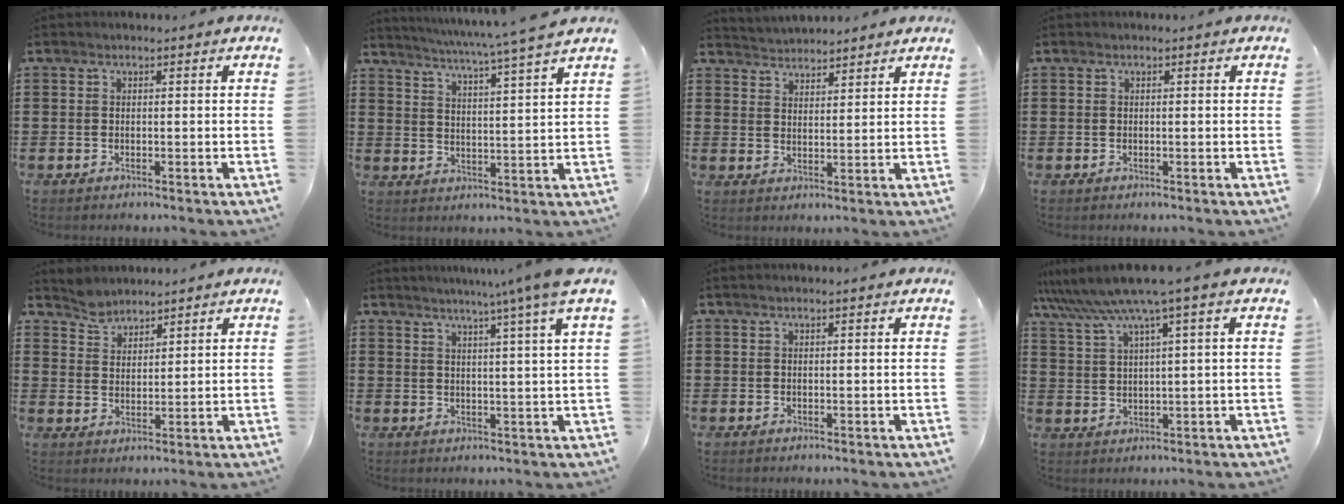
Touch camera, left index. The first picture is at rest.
{"total": 4.3, "force": [3.7, -1.4, 1.8], "torque": [-0.051, -0.035, 0.055]}
{"total": 3.1, "force": [3.1, 0.0, -0.5], "torque": [-0.001, -0.012, 0.058]}
{"total": 0.0}
{"total": 3.4, "force": [3.3, 0.9, -0.2], "torque": [-0.008, -0.002, 0.064]}
{"total": 5.8, "force": [4.2, -1.7, 3.6], "torque": [-0.073, -0.021, 0.067]}
{"total": 0.6, "force": [0.5, 0.0, 0.4], "torque": [-0.008, -0.001, 0.010]}
{"total": 6.7, "force": [4.6, -0.4, 4.9], "torque": [-0.110, -0.023, 0.076]}